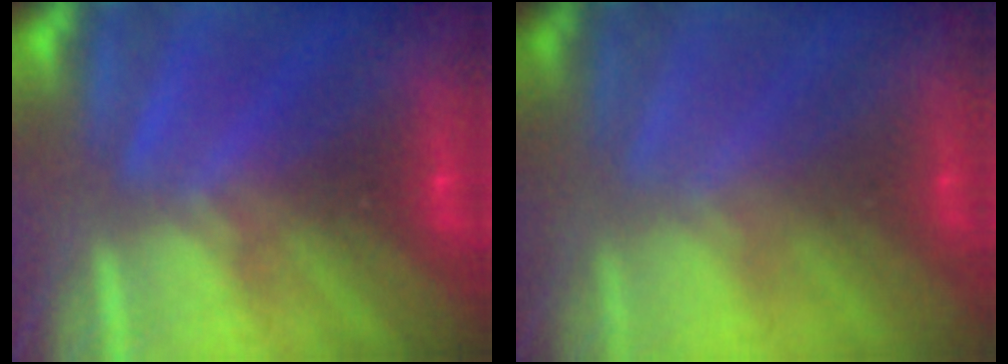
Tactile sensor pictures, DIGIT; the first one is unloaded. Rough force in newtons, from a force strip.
{"total": 1.5}